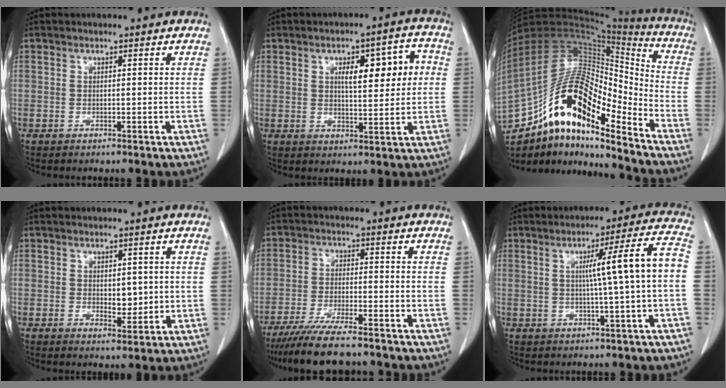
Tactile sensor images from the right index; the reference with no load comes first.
{"total": 9.2, "force": [1.9, 2.8, 8.5], "torque": [-0.120, 0.028, 0.031]}
{"total": 20.3, "force": [-12.8, 5.6, 14.7], "torque": [-0.283, 0.036, -0.218]}
{"total": 3.3, "force": [0.2, 1.8, 2.8], "torque": [-0.040, -0.005, 0.010]}
{"total": 11.6, "force": [-9.8, 1.0, 6.0], "torque": [-0.098, -0.029, -0.157]}
{"total": 10.1, "force": [0.1, -1.4, 10.0], "torque": [-0.147, 0.017, 0.004]}